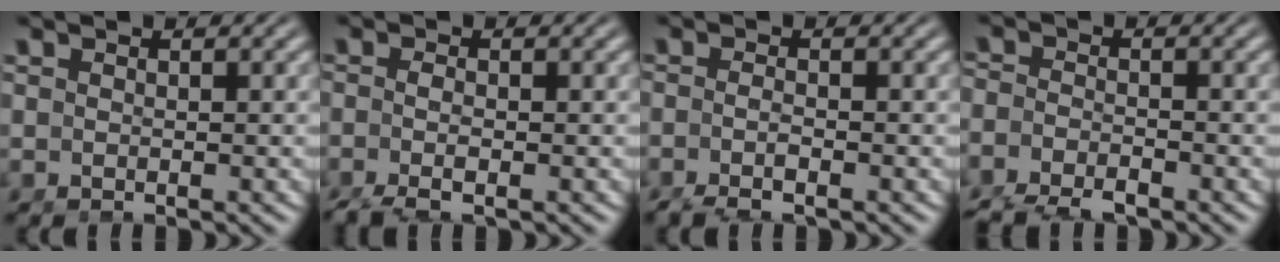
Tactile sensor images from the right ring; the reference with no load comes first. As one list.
[{"total": 3.3, "force": [-2.3, 1.2, 2.0], "torque": [-0.046, -0.016, -0.033]}, {"total": 2.9, "force": [-2.0, 1.1, 1.8], "torque": [-0.042, -0.014, -0.031]}, {"total": 4.1, "force": [-3.1, 2.2, 1.4], "torque": [-0.035, -0.022, -0.050]}]